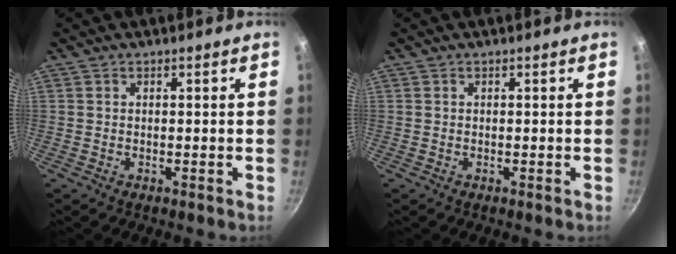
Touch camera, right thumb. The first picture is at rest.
{"total": 0.0}